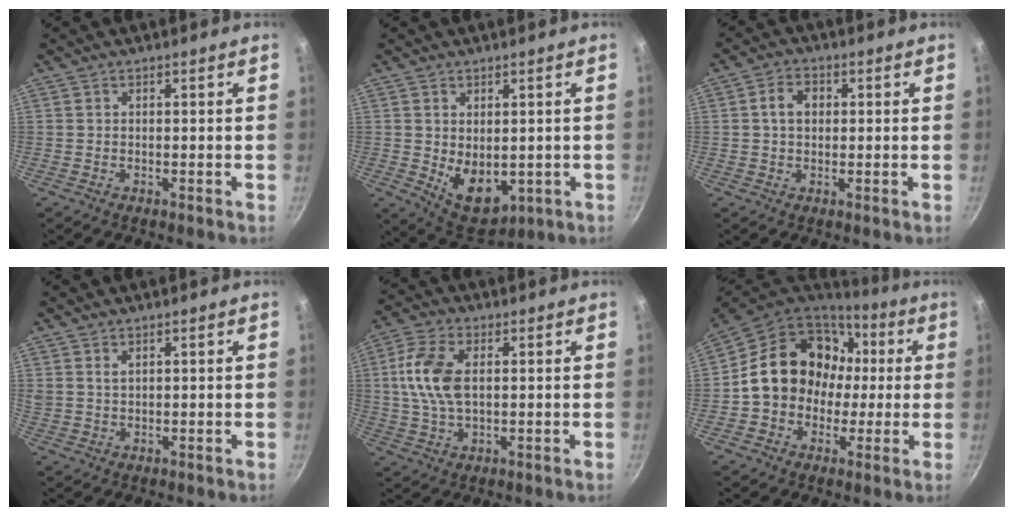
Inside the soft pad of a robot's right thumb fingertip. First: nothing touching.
{"total": 8.9, "force": [-0.3, 5.9, 6.6], "torque": [-0.078, -0.020, 0.017]}
{"total": 4.4, "force": [0.6, 3.3, 2.8], "torque": [-0.033, 0.011, 0.004]}
{"total": 1.7, "force": [1.0, 1.0, 1.0], "torque": [-0.015, -0.002, 0.021]}
{"total": 10.3, "force": [1.5, 5.7, 8.4], "torque": [-0.168, 0.011, 0.025]}
{"total": 18.8, "force": [1.3, 15.8, 10.0], "torque": [-0.136, 0.050, 0.019]}